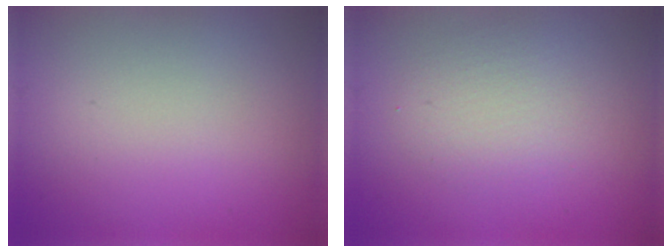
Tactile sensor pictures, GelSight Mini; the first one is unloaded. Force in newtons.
{"total": 2.4, "press": 2.4, "slide": 0.2}